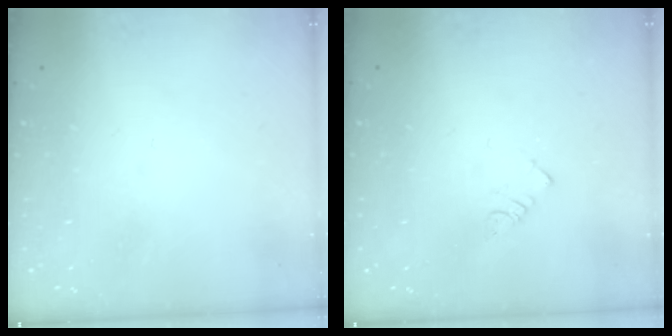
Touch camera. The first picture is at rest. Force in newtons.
{"total": 2.3, "press": 2.3, "slide": 0.4}